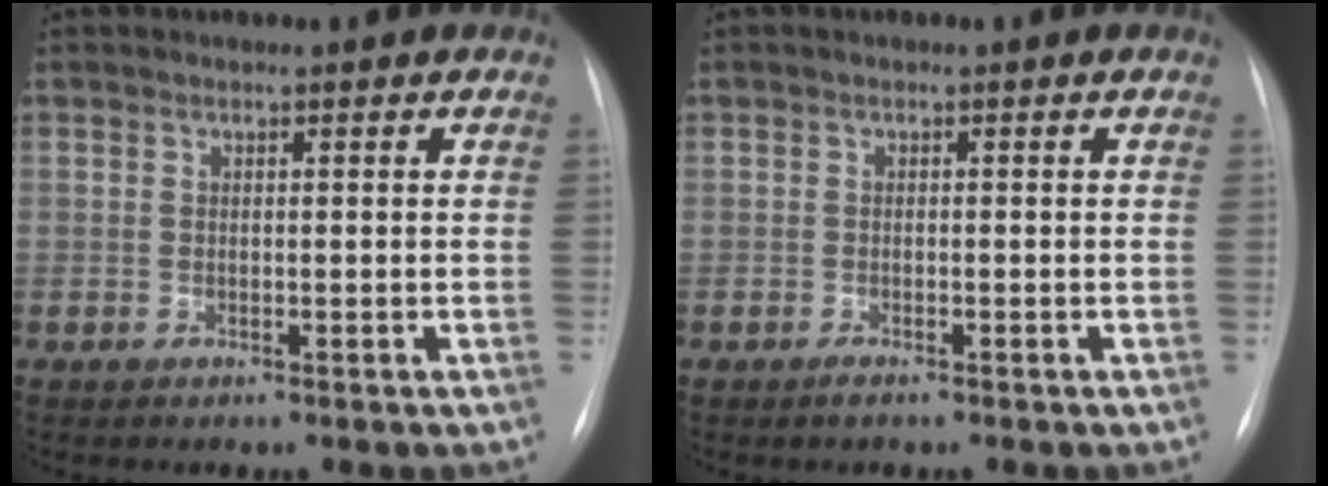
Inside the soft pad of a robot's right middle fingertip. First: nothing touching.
{"total": 0.8, "force": [-0.5, 0.0, 0.5], "torque": [-0.013, -0.003, -0.008]}